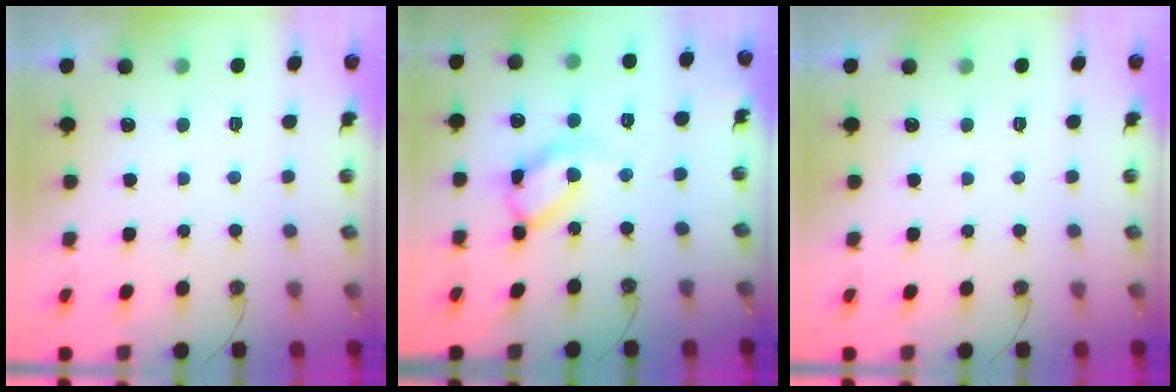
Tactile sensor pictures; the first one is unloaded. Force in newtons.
{"total": 12.2, "press": 12.2, "slide": 0.8}
{"total": 0.0}